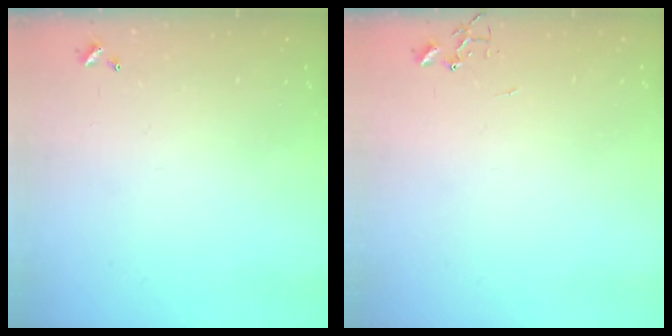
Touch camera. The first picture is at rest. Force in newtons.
{"total": 0.0}